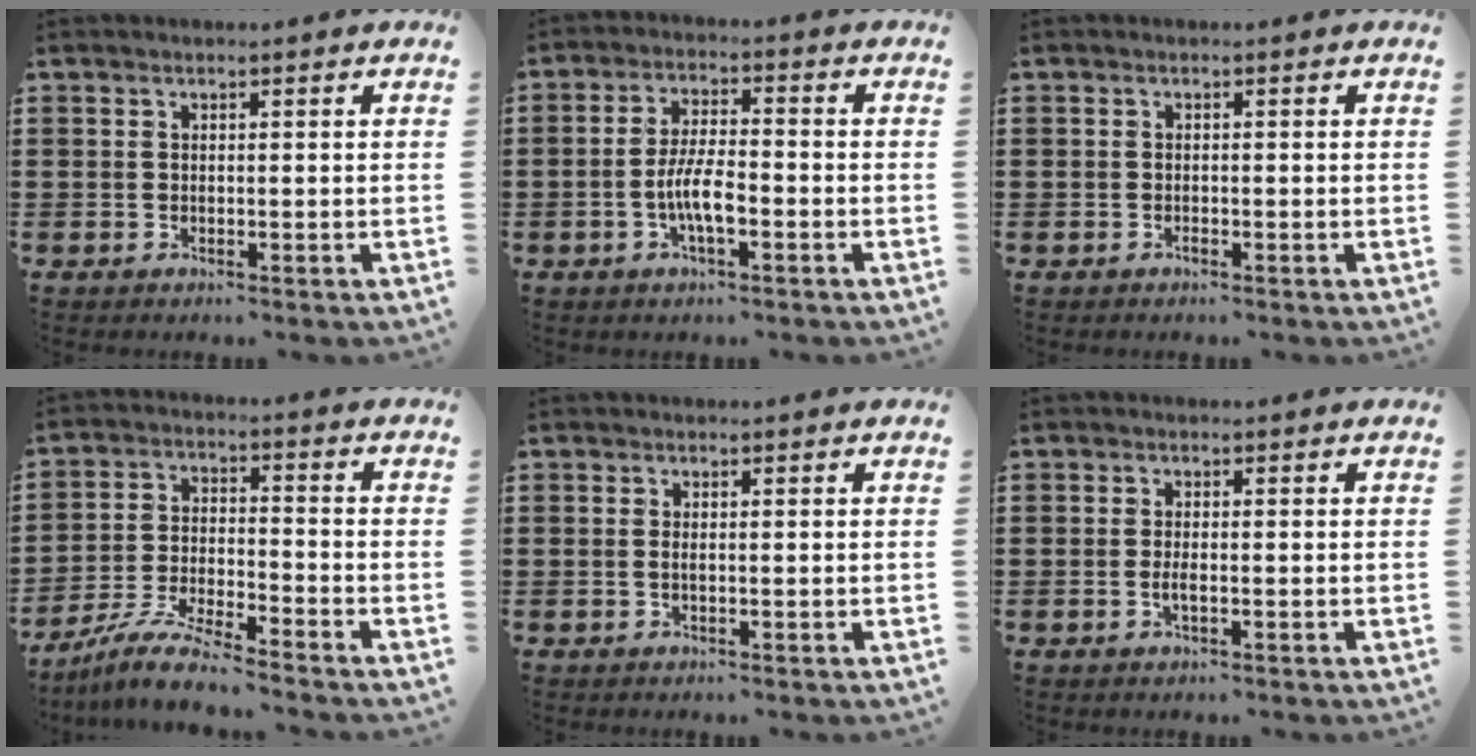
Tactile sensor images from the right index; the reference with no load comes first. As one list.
[{"total": 6.2, "force": [-1.9, 1.8, 5.6], "torque": [-0.123, -0.003, -0.041]}, {"total": 0.6, "force": [-0.5, 0.2, 0.3], "torque": [-0.007, -0.002, -0.009]}, {"total": 7.6, "force": [-7.1, 0.2, 2.8], "torque": [-0.065, 0.001, -0.140]}, {"total": 0.7, "force": [0.0, -0.1, 0.7], "torque": [-0.014, -0.006, 0.002]}, {"total": 1.5, "force": [-0.4, 0.3, 1.4], "torque": [-0.033, -0.004, -0.009]}]